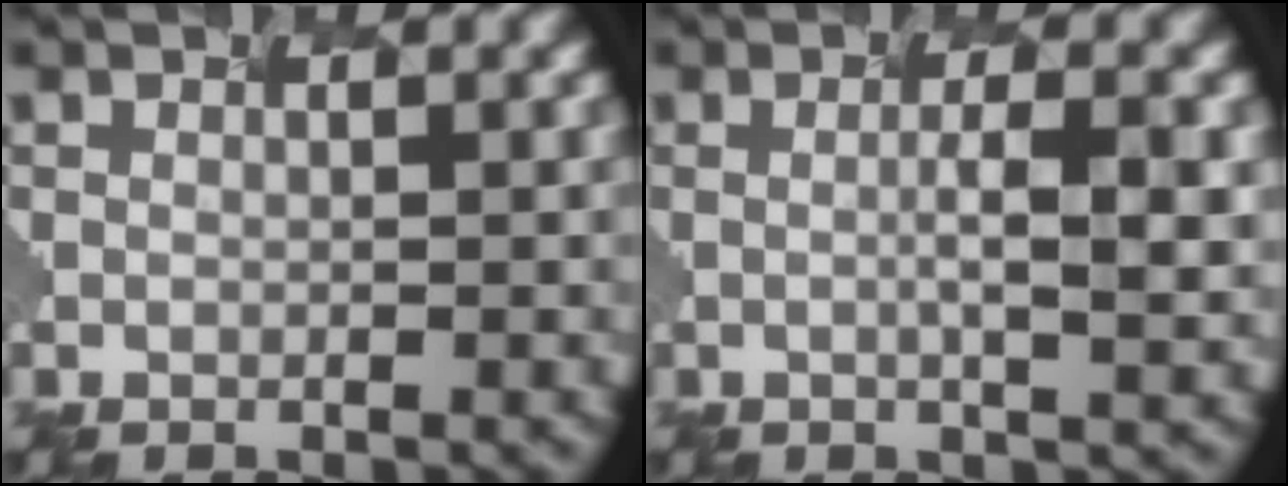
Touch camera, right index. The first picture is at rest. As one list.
[{"total": 2.9, "force": [-0.3, 0.3, 2.8], "torque": [-0.048, 0.002, 0.003]}]